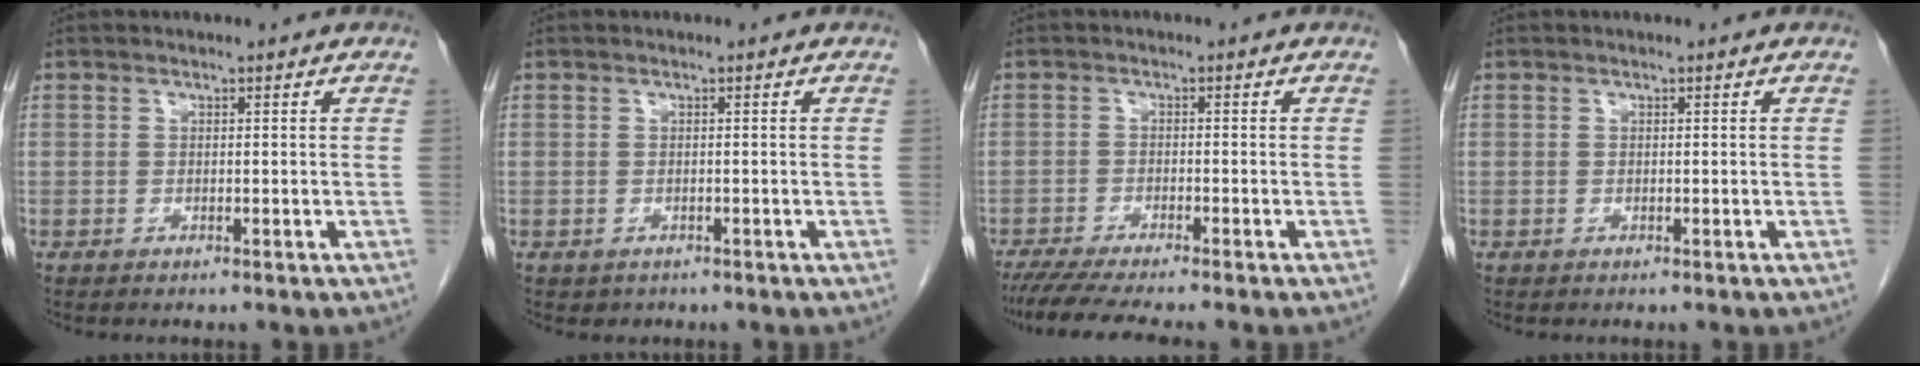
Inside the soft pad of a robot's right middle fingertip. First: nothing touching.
{"total": 0.9, "force": [-0.5, 0.7, 0.1], "torque": [-0.007, 0.002, -0.002]}
{"total": 7.4, "force": [-6.4, -0.4, 3.8], "torque": [-0.052, -0.022, -0.105]}
{"total": 0.0}